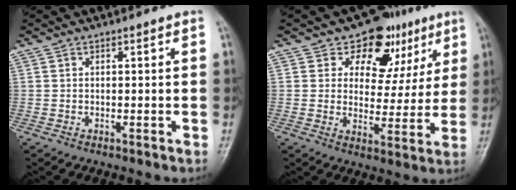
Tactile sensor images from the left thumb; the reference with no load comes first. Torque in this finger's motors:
{"motor_torque": [0.07, 0.31, 0.07, -0.01, -0.07]}